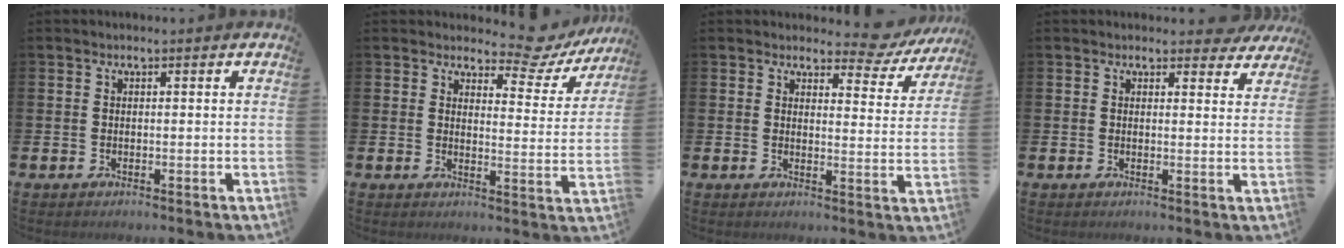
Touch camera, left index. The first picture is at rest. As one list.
[{"total": 5.5, "force": [4.8, 2.0, 1.8], "torque": [-0.032, -0.035, 0.077]}, {"total": 4.3, "force": [3.9, 1.6, 1.0], "torque": [-0.009, -0.029, 0.063]}, {"total": 2.1, "force": [1.9, 0.8, 0.3], "torque": [0.007, -0.006, 0.031]}]